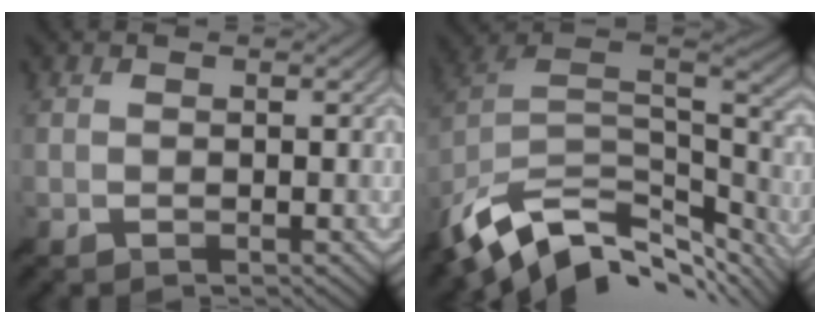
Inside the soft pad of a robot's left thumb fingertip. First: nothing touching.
{"total": 13.9, "force": [-7.6, 7.1, 9.2], "torque": [-0.217, -0.011, -0.126]}